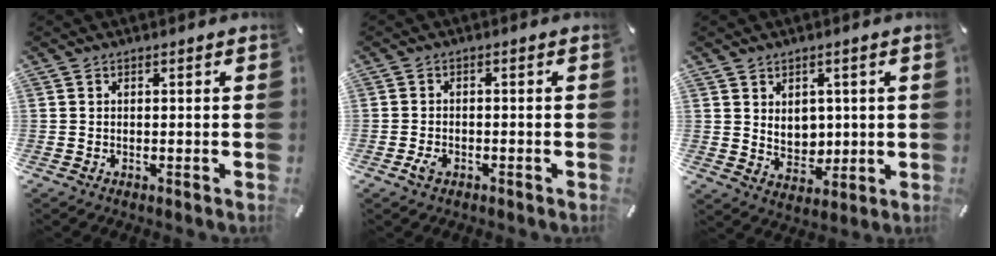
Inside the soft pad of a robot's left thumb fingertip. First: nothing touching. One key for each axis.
{"total": 2.3, "fx": -1.3, "fy": 1.4, "fz": 1.3, "tx": -0.031, "ty": 0.002, "tz": -0.024}
{"total": 6.1, "fx": 2.0, "fy": 5.3, "fz": 2.3, "tx": -0.027, "ty": -0.017, "tz": 0.036}